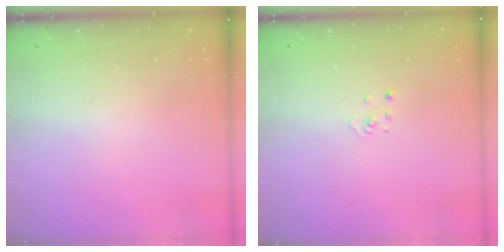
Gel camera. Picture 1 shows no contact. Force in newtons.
{"total": 0.9, "press": 0.9, "slide": 0.1}